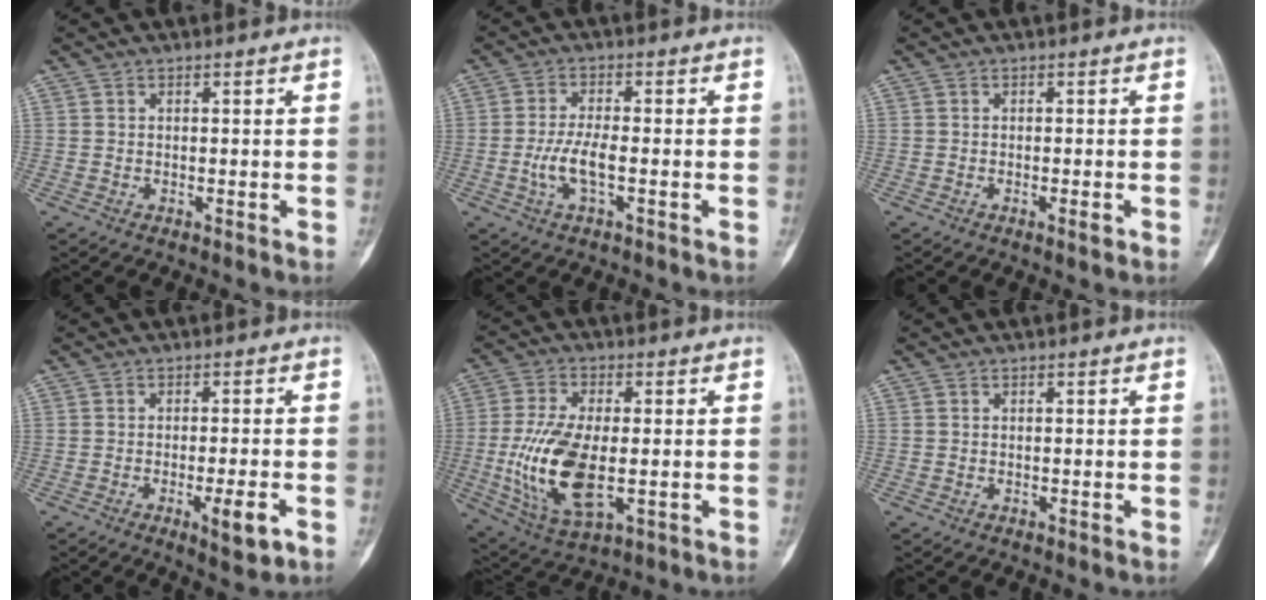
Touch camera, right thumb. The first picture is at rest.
{"total": 5.5, "force": [-1.4, 1.6, 5.0], "torque": [-0.111, 0.007, -0.030]}
{"total": 1.2, "force": [-0.6, 0.2, 1.1], "torque": [-0.017, -0.001, -0.008]}
{"total": 5.5, "force": [-2.2, 1.1, 4.9], "torque": [-0.075, 0.000, -0.028]}
{"total": 15.4, "force": [-2.0, 7.3, 13.4], "torque": [-0.272, -0.008, -0.026]}
{"total": 0.0}